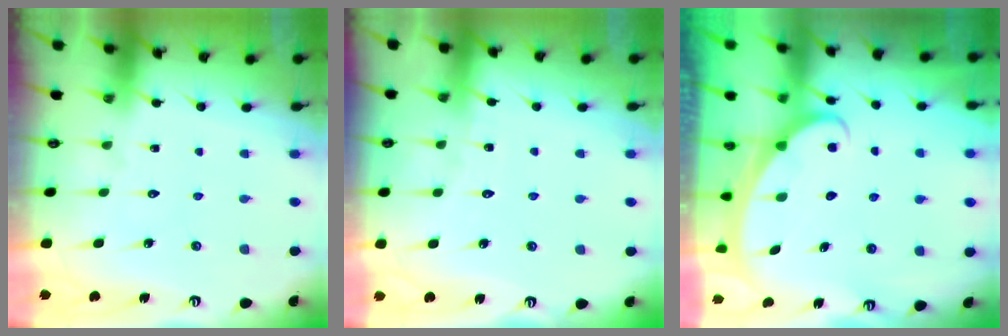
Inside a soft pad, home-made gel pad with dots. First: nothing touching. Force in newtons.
{"total": 2.7, "press": 2.7, "slide": 0.2}
{"total": 2.4, "press": 2.3, "slide": 0.3}